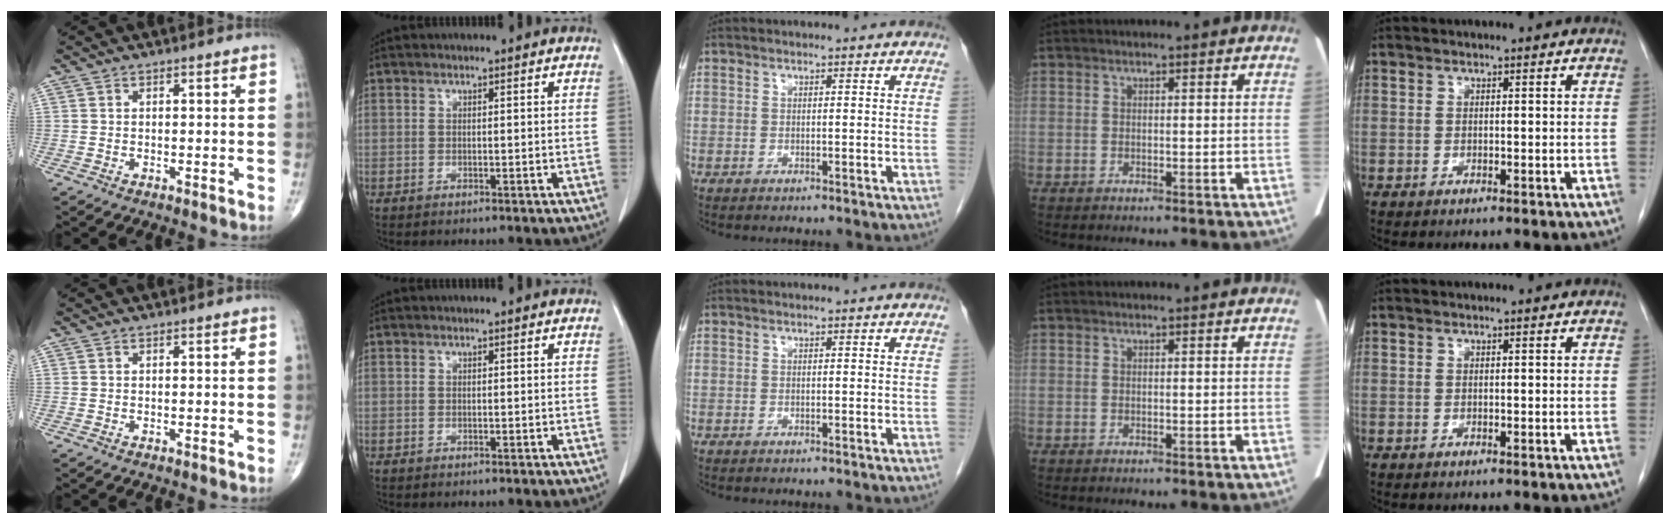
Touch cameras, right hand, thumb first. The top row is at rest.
{}